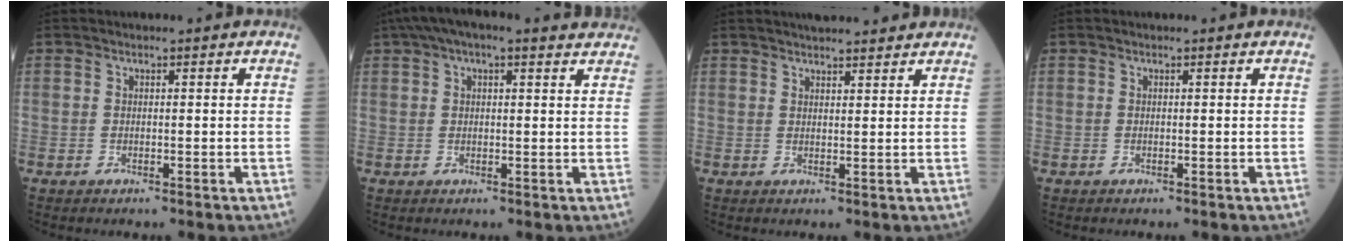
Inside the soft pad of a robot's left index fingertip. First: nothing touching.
{"total": 10.8, "force": [8.3, 2.8, 6.3], "torque": [-0.101, 0.051, 0.111]}
{"total": 7.1, "force": [6.5, 1.1, 2.8], "torque": [-0.038, 0.022, 0.087]}
{"total": 0.0}